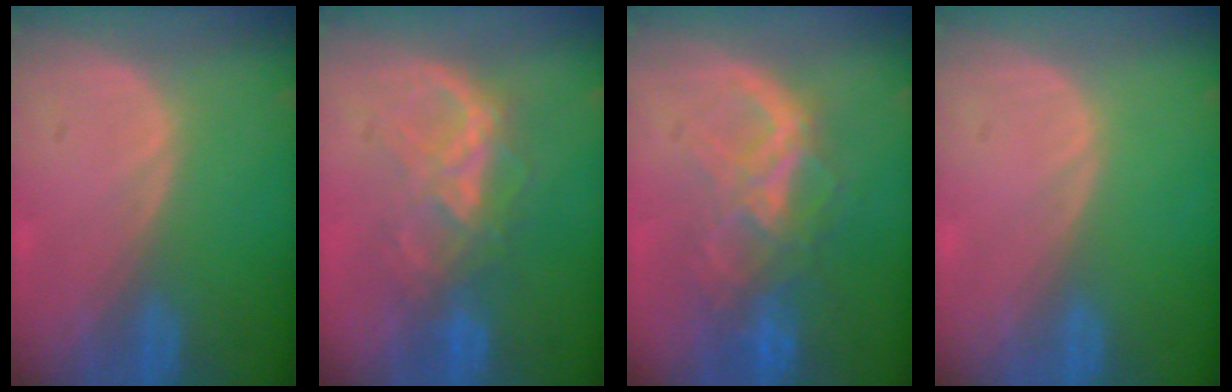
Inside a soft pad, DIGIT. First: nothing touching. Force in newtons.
{"total": 6.4, "press": 6.4, "slide": 0.8}
{"total": 8.7, "press": 7.6, "slide": 4.4}
{"total": 0.0}